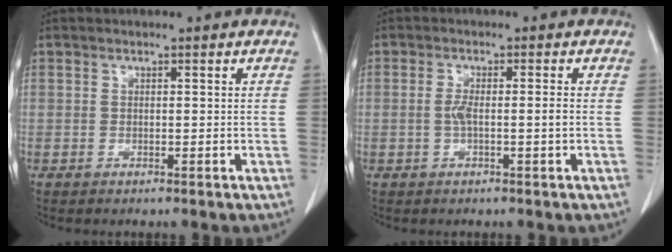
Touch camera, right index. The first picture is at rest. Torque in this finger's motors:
{"motor_torque": [0.22, -0.06, 0.04, 0.04]}